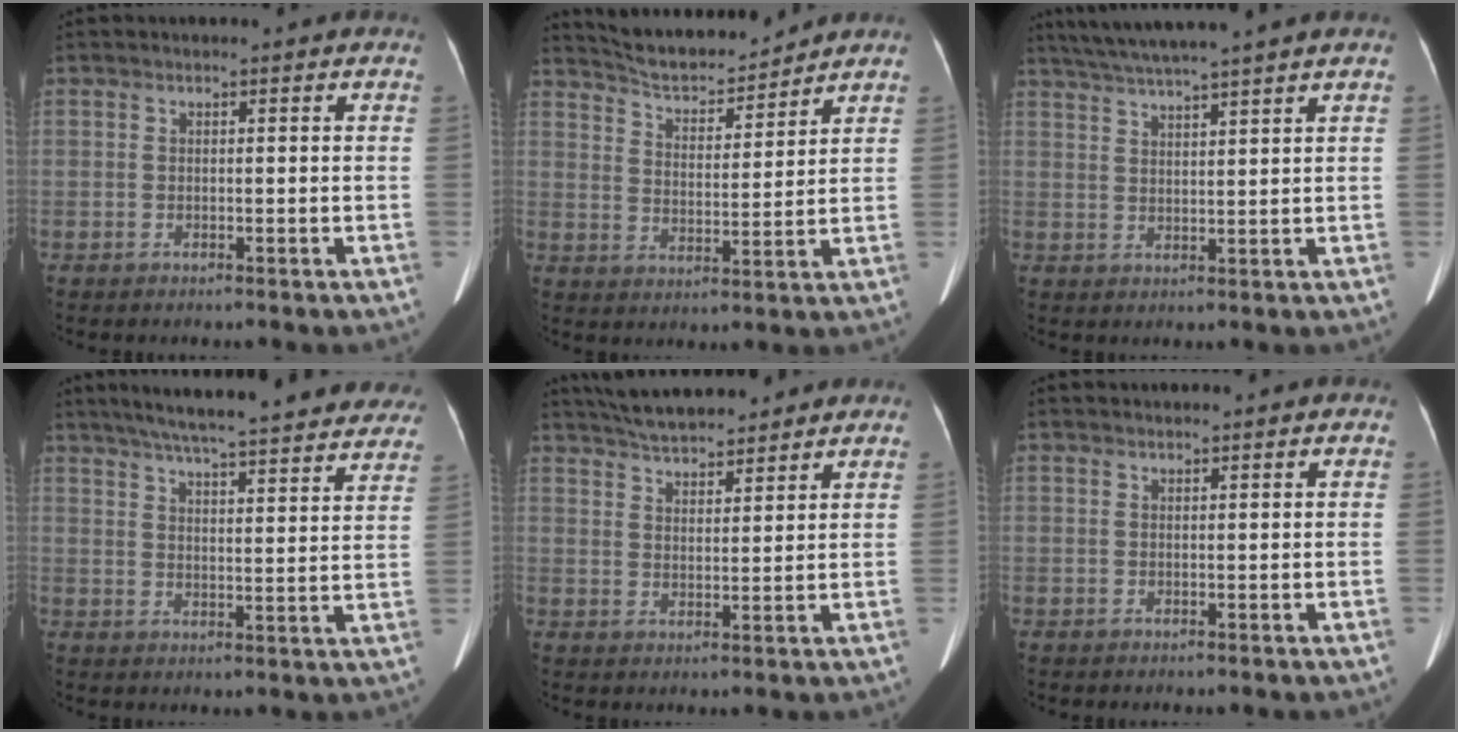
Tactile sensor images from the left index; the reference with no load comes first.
{"total": 9.0, "force": [8.7, 1.1, 2.1], "torque": [-0.040, 0.004, 0.149]}
{"total": 9.2, "force": [7.8, -1.7, 4.5], "torque": [-0.079, 0.021, 0.123]}
{"total": 28.7, "force": [25.1, 4.1, 13.4], "torque": [-0.210, -0.018, 0.305]}
{"total": 9.4, "force": [8.5, 2.2, 3.4], "torque": [-0.054, 0.022, 0.135]}
{"total": 0.6, "force": [-0.4, -0.2, -0.4], "torque": [0.007, 0.011, -0.005]}